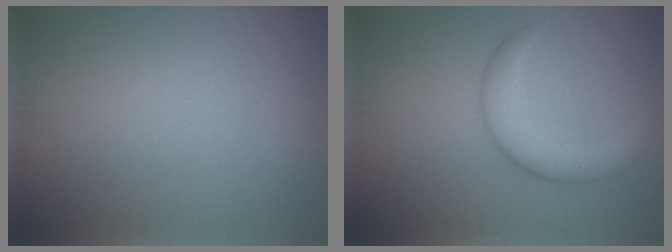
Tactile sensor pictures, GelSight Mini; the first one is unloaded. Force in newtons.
{"total": 4.3, "press": 4.3, "slide": 0.1}